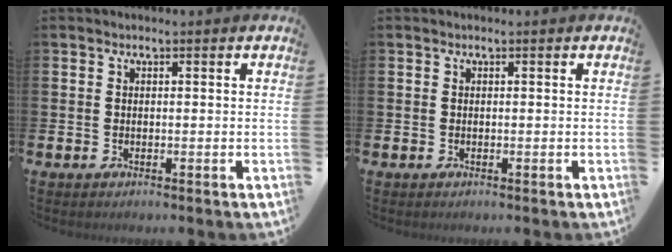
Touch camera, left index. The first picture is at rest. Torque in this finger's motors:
{"motor_torque": [0.02, 0.01, -0.02, 0.00]}